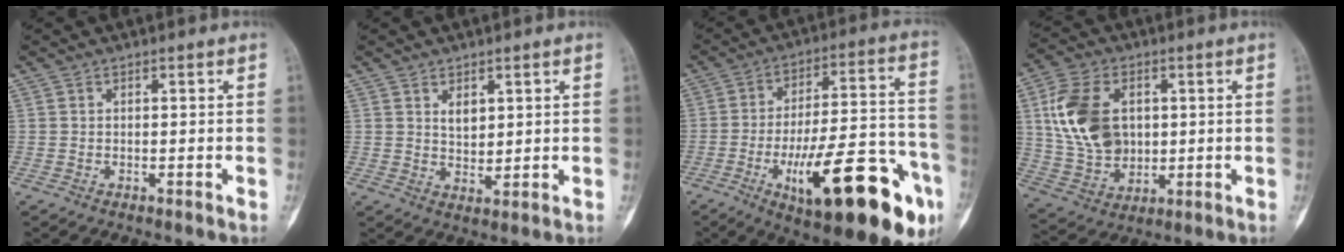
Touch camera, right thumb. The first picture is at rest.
{"total": 3.5, "force": [1.5, 2.2, 2.3], "torque": [-0.028, -0.015, 0.032]}
{"total": 28.2, "force": [-11.8, 9.2, 23.9], "torque": [-0.303, 0.054, -0.163]}
{"total": 12.9, "force": [2.8, 9.0, 8.8], "torque": [-0.161, -0.004, 0.060]}